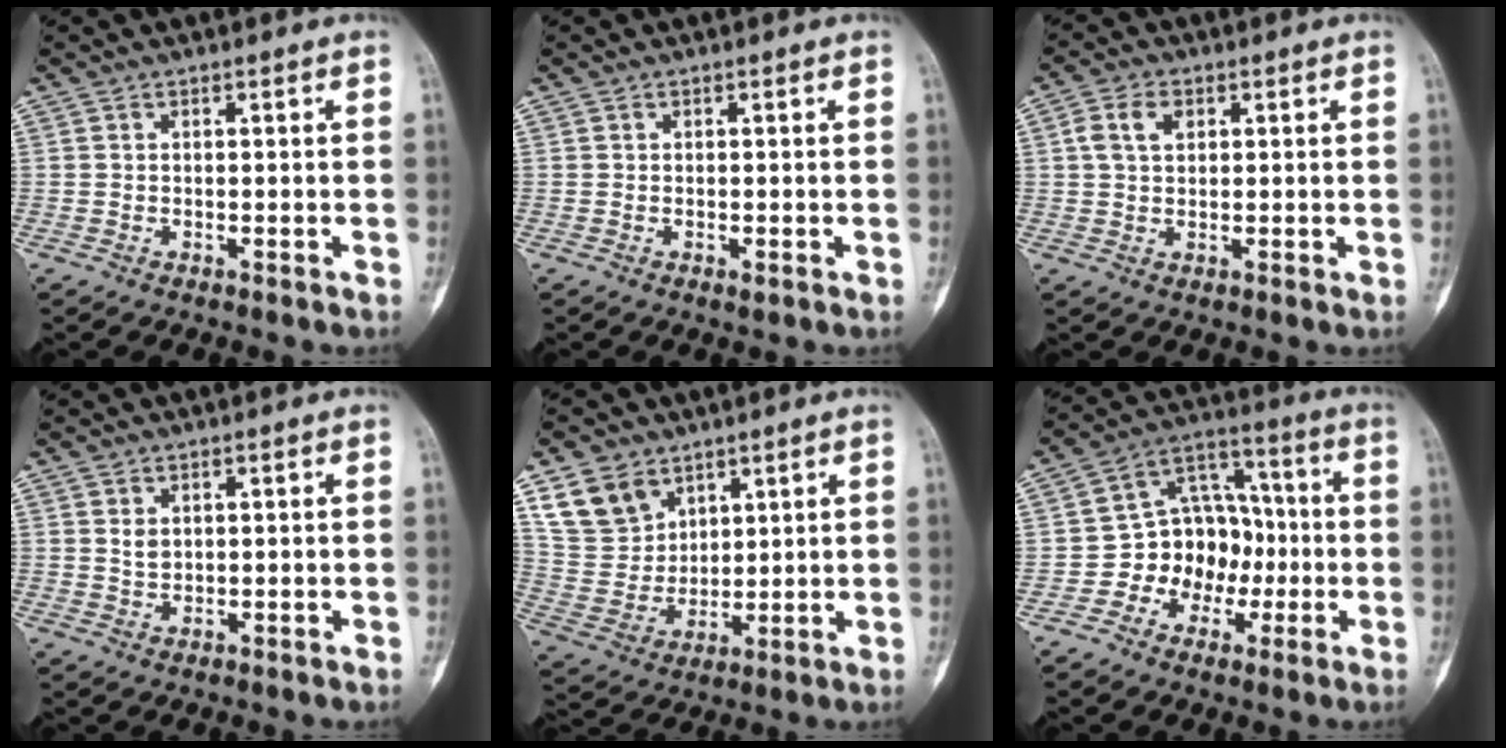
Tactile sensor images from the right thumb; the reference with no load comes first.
{"total": 0.8, "force": [-0.2, 0.3, 0.7], "torque": [-0.012, -0.003, -0.002]}
{"total": 4.7, "force": [1.3, 3.1, 3.2], "torque": [-0.062, 0.005, 0.024]}
{"total": 1.9, "force": [0.6, 1.4, 1.1], "torque": [-0.015, -0.005, 0.016]}
{"total": 10.8, "force": [6.5, 7.8, 3.7], "torque": [-0.051, -0.032, 0.141]}
{"total": 12.4, "force": [-2.5, 10.2, 6.7], "torque": [-0.049, 0.047, -0.048]}